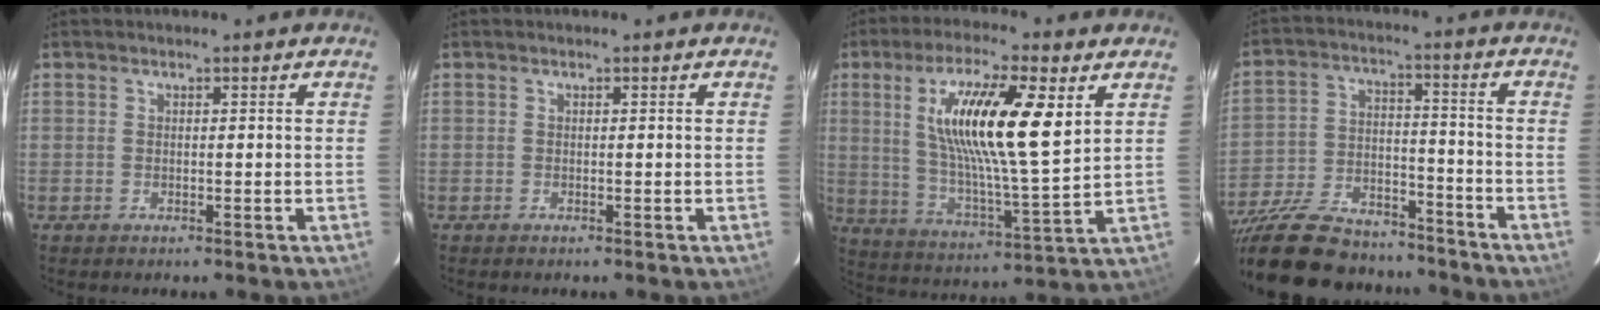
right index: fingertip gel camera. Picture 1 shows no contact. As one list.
[{"total": 0.0}, {"total": 19.0, "force": [6.4, 3.6, 17.5], "torque": [-0.312, 0.000, 0.116]}, {"total": 25.1, "force": [-20.1, 10.1, 11.1], "torque": [-0.235, -0.003, -0.304]}]